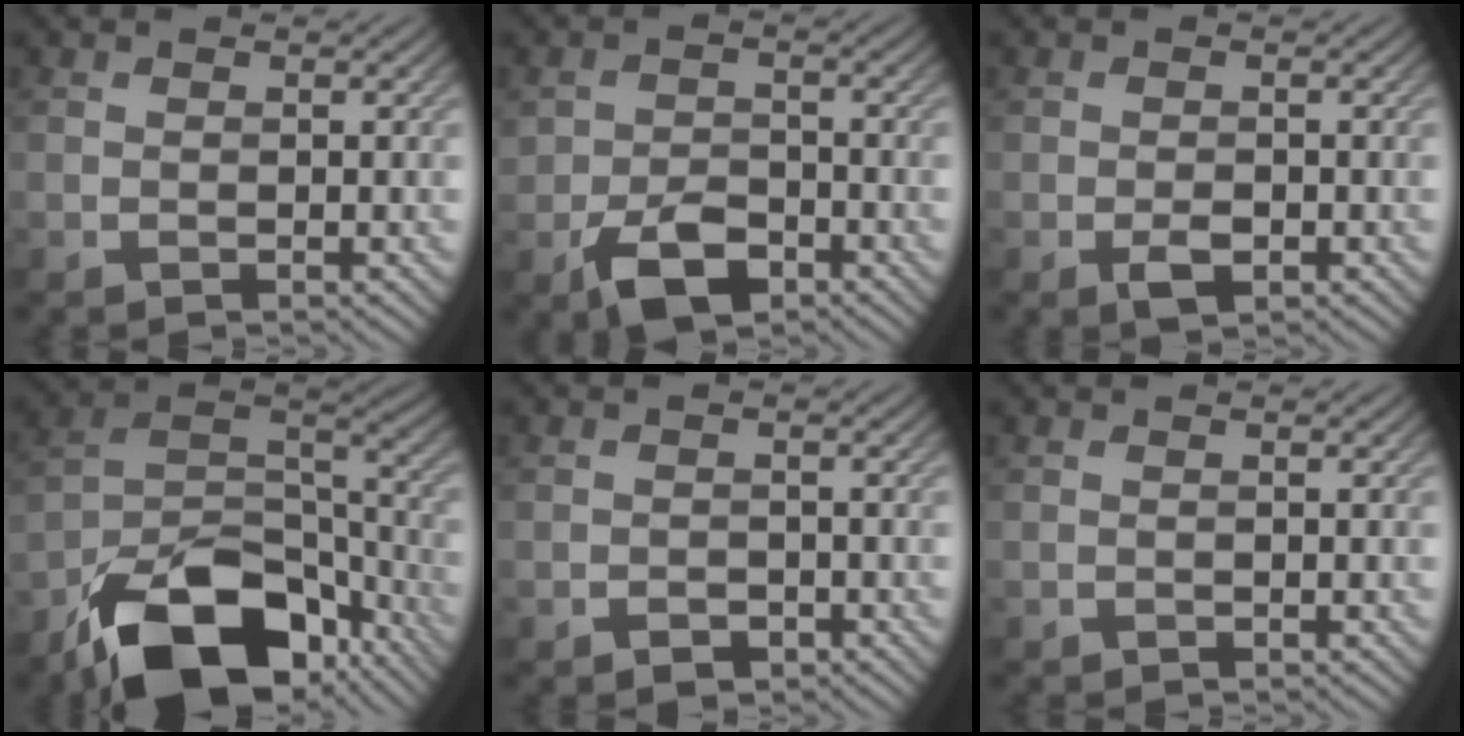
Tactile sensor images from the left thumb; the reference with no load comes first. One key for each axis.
{"total": 5.8, "fx": -3.3, "fy": 3.4, "fz": 3.4, "tx": -0.066, "ty": -0.008, "tz": -0.063}
{"total": 2.1, "fx": -1.0, "fy": 1.1, "fz": 1.5, "tx": -0.027, "ty": -0.003, "tz": -0.016}
{"total": 17.7, "fx": -11.7, "fy": 8.7, "fz": 10.0, "tx": -0.195, "ty": -0.031, "tz": -0.201}
{"total": 1.5, "fx": -0.9, "fy": 1.1, "fz": 0.6, "tx": -0.010, "ty": -0.006, "tz": -0.015}
{"total": 0.0}